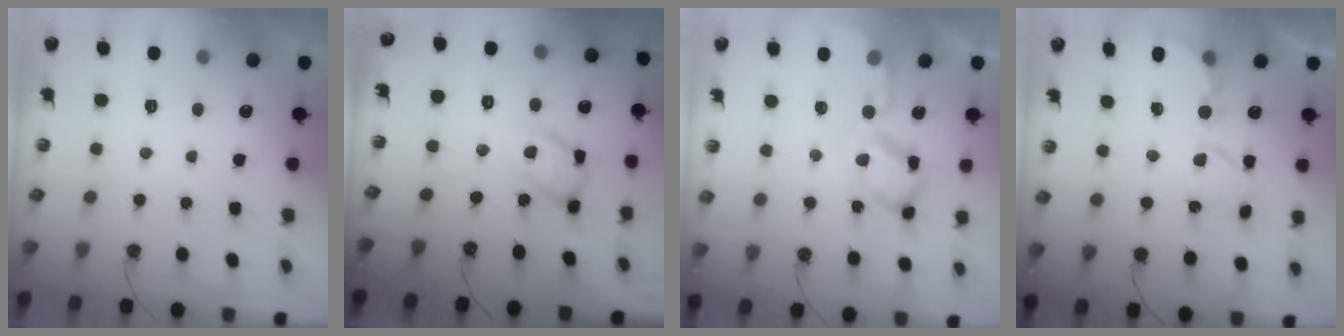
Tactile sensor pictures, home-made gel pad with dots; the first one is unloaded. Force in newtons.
{"total": 13.8, "press": 13.7, "slide": 1.3}
{"total": 12.4, "press": 12.3, "slide": 1.2}
{"total": 6.4, "press": 6.4, "slide": 0.3}